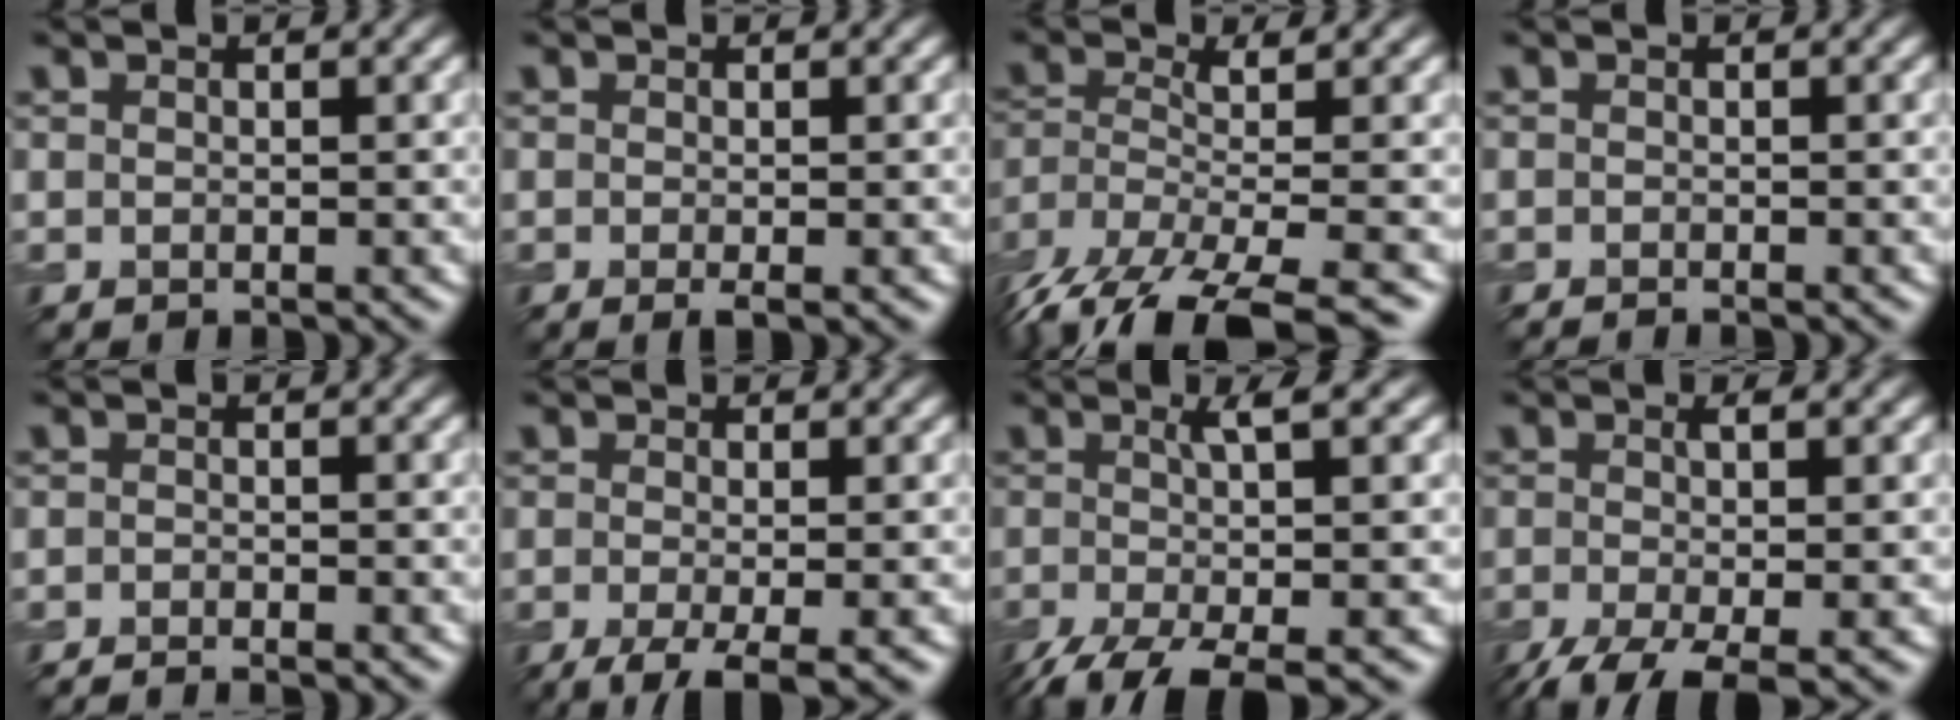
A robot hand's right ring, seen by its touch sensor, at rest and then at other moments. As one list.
[{"total": 1.5, "force": [-0.5, 0.3, 1.4], "torque": [-0.018, -0.004, -0.010]}, {"total": 11.5, "force": [-7.1, 3.9, 8.1], "torque": [-0.153, -0.010, -0.093]}, {"total": 1.2, "force": [-1.0, 0.2, 0.6], "torque": [-0.004, -0.001, -0.019]}, {"total": 2.5, "force": [-2.2, 0.3, 1.1], "torque": [-0.018, 0.001, -0.041]}, {"total": 5.3, "force": [-2.8, 1.5, 4.2], "torque": [-0.067, -0.008, -0.048]}, {"total": 8.4, "force": [-2.8, 2.4, 7.5], "torque": [-0.128, -0.011, -0.053]}, {"total": 6.8, "force": [-3.1, 2.1, 5.6], "torque": [-0.110, -0.015, -0.054]}]